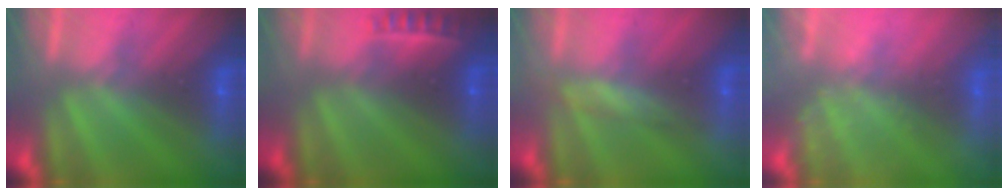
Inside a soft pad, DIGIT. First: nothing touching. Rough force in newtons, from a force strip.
{"total": 2.3}
{"total": 2.4}
{"total": 2.4}